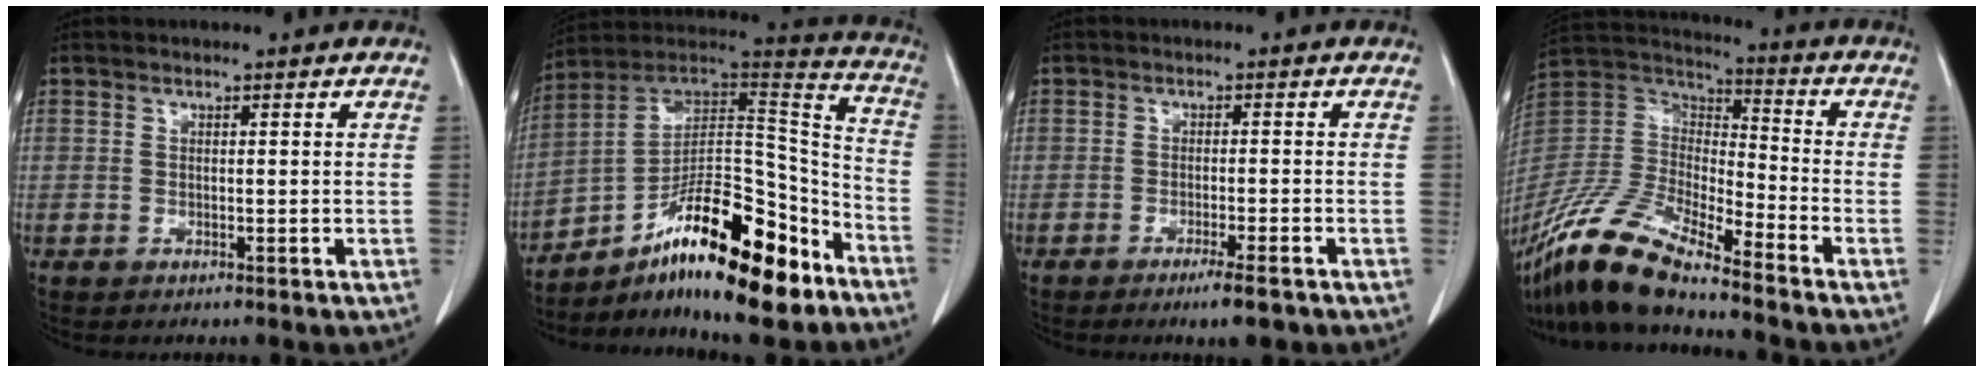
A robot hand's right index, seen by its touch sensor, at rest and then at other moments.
{"total": 22.1, "force": [-13.6, 5.6, 16.4], "torque": [-0.236, 0.032, -0.217]}
{"total": 4.1, "force": [-2.8, 0.2, 2.9], "torque": [-0.040, -0.007, -0.041]}
{"total": 16.2, "force": [-13.1, 2.7, 9.1], "torque": [-0.189, -0.005, -0.253]}